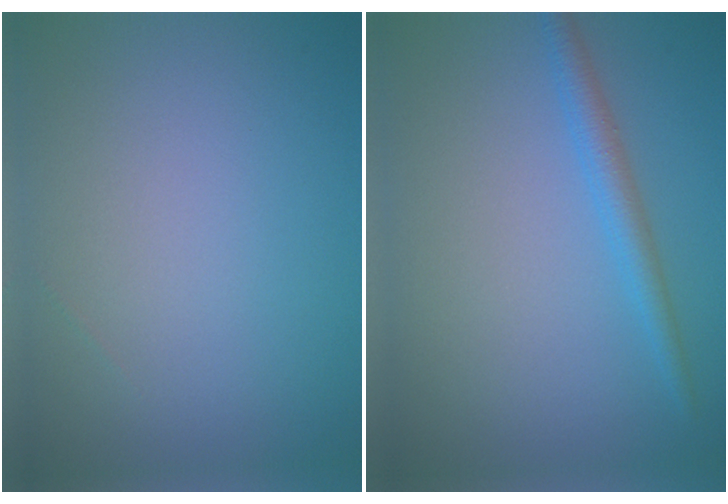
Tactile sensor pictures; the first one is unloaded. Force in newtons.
{"total": 2.1, "press": 2.1, "slide": 0.1}